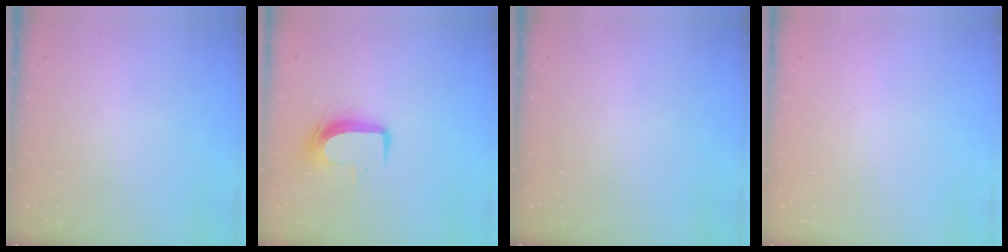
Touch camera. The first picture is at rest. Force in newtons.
{"total": 9.4, "press": 9.3, "slide": 0.9}
{"total": 0.0}
{"total": 0.0}